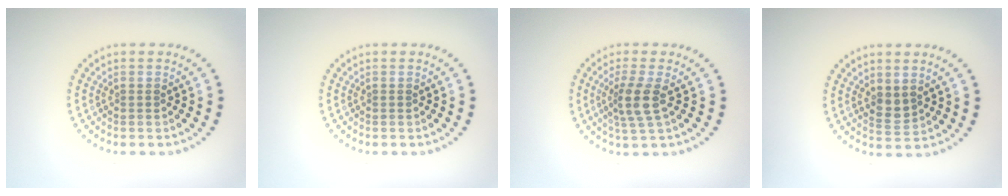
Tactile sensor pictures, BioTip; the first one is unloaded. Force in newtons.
{"total": 0.0}
{"total": 2.9, "press": 2.3, "slide": 1.8}
{"total": 1.7, "press": 1.6, "slide": 0.6}